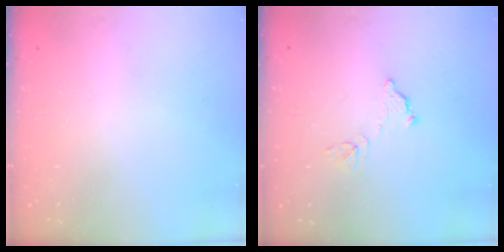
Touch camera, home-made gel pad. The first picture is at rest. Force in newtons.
{"total": 6.8, "press": 6.8, "slide": 0.2}